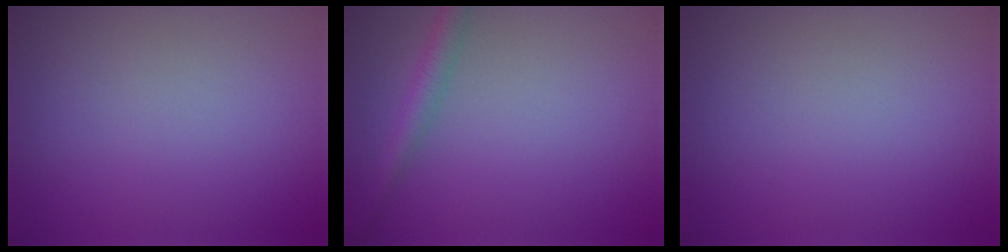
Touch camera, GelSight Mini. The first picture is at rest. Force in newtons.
{"total": 2.4, "press": 2.4, "slide": 0.1}
{"total": 0.0}